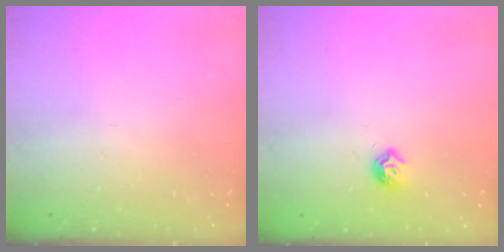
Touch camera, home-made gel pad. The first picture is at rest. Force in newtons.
{"total": 6.3, "press": 6.3, "slide": 0.1}